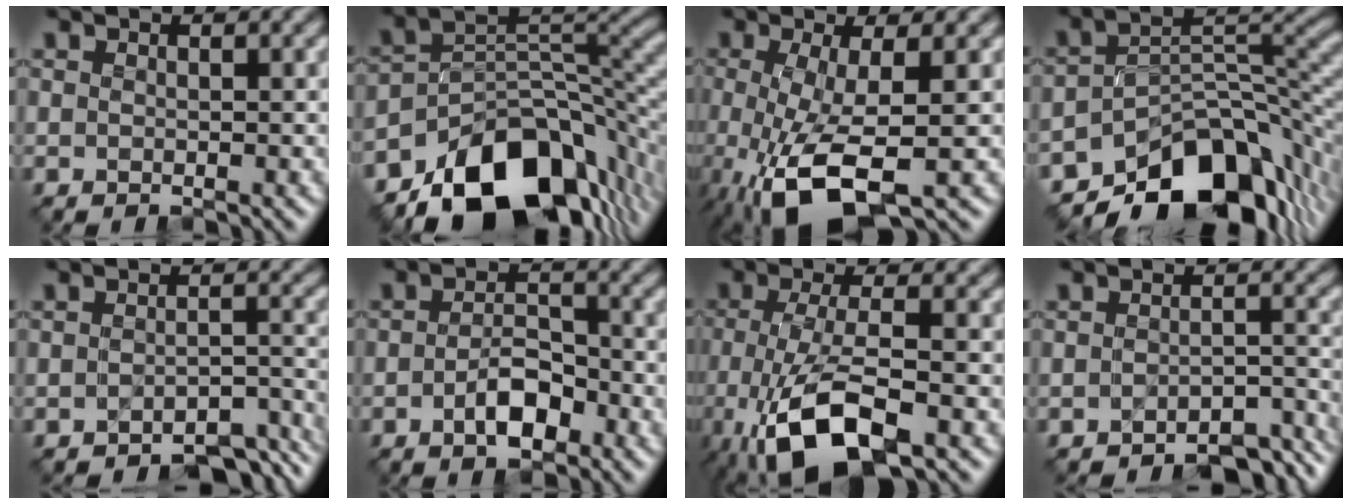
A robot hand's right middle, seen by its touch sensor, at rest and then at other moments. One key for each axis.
{"total": 13.0, "fx": -8.2, "fy": 7.1, "fz": 7.3, "tx": -0.113, "ty": 0.005, "tz": -0.147}
{"total": 7.3, "fx": -2.8, "fy": 2.0, "fz": 6.5, "tx": -0.146, "ty": -0.016, "tz": -0.052}
{"total": 12.9, "fx": -8.9, "fy": 6.1, "fz": 7.1, "tx": -0.099, "ty": 0.001, "tz": -0.156}
{"total": 3.9, "fx": -3.5, "fy": 1.0, "fz": 1.4, "tx": -0.013, "ty": -0.002, "tz": -0.045}
{"total": 3.5, "fx": -1.9, "fy": 1.6, "fz": 2.5, "tx": -0.040, "ty": 0.003, "tz": -0.033}
{"total": 8.2, "fx": -4.5, "fy": 2.5, "fz": 6.4, "tx": -0.132, "ty": -0.008, "tz": -0.084}
{"total": 4.3, "fx": -3.8, "fy": 1.0, "fz": 1.6, "tx": -0.016, "ty": -0.001, "tz": -0.047}